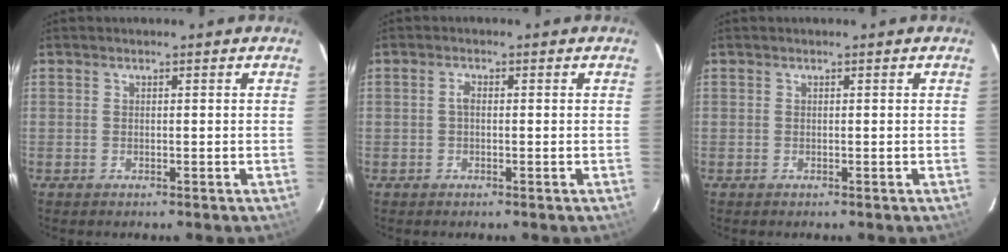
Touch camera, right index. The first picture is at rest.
{"total": 1.2, "force": [-0.1, 0.7, 1.0], "torque": [-0.020, 0.006, -0.003]}
{"total": 0.0}